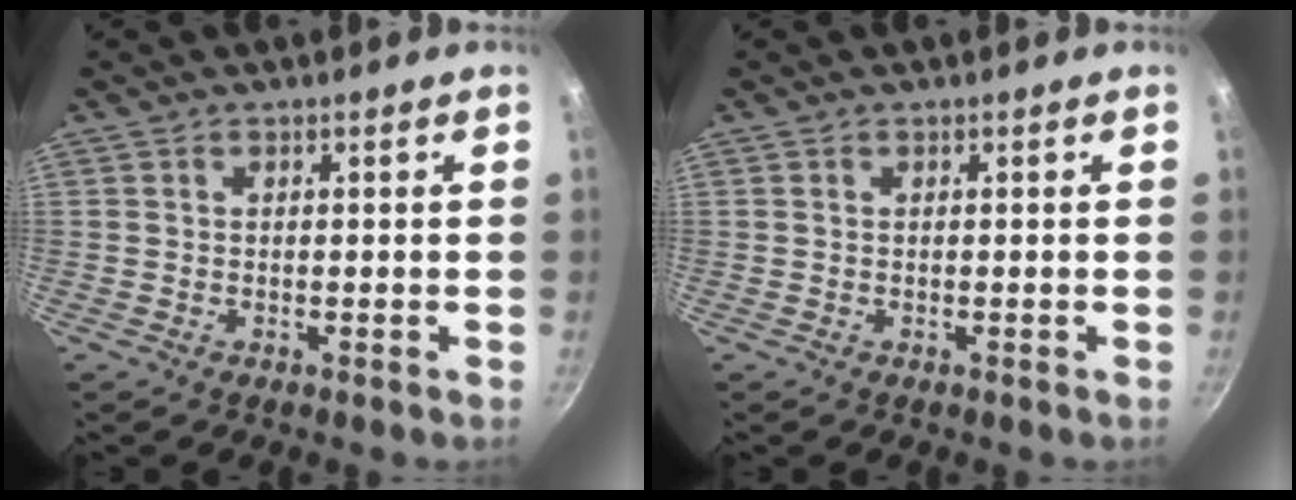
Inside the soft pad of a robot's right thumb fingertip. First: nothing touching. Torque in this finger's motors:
{"motor_torque": [0.12, 0.00, -0.26, -0.08, -0.01]}